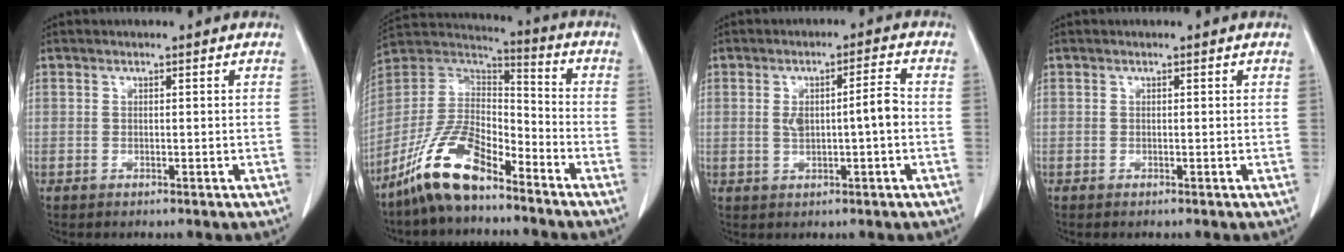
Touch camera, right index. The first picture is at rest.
{"total": 13.3, "force": [-9.4, 4.2, 8.4], "torque": [-0.176, 0.014, -0.182]}
{"total": 5.5, "force": [-0.2, 1.0, 5.4], "torque": [-0.096, 0.016, 0.003]}
{"total": 0.0}